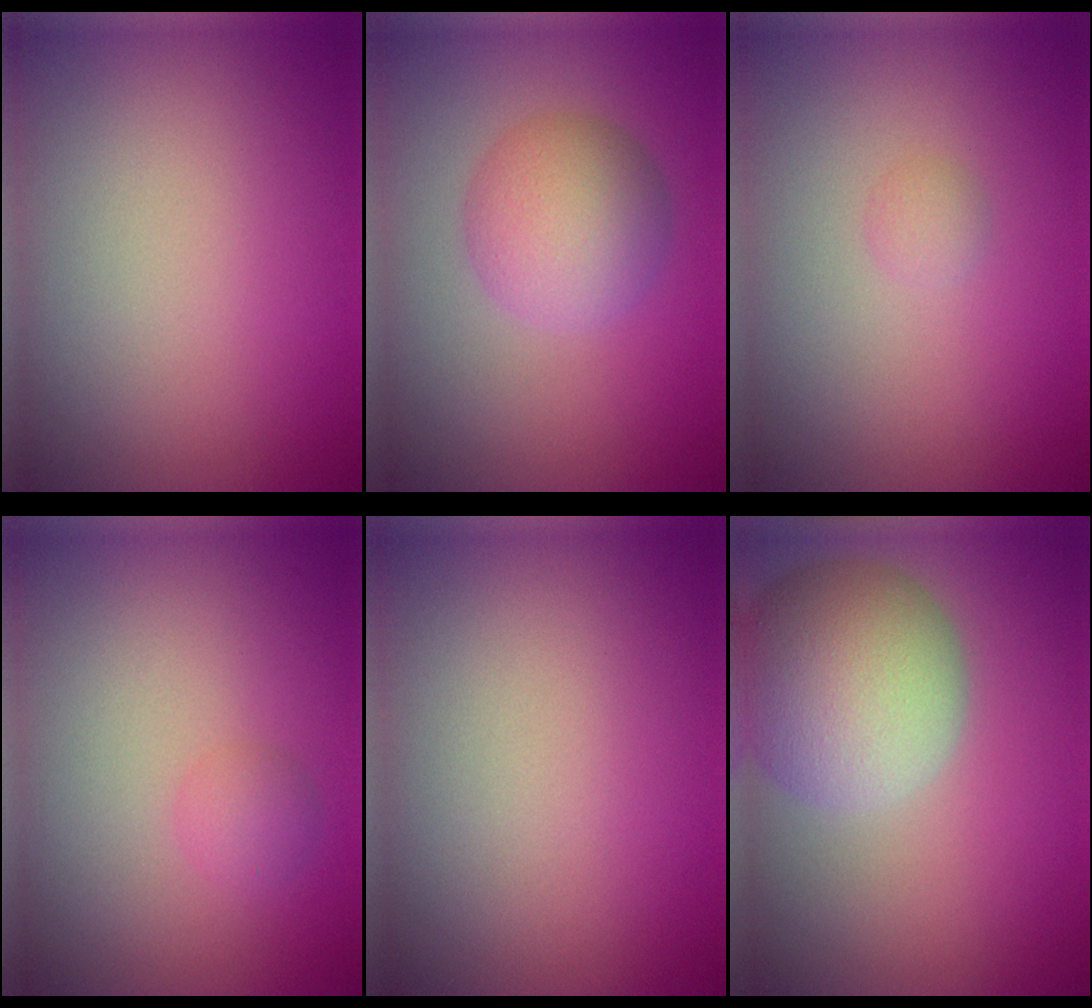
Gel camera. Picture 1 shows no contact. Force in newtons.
{"total": 4.7, "press": 4.7, "slide": 0.2}
{"total": 0.8, "press": 0.8, "slide": 0.1}
{"total": 1.2, "press": 1.2, "slide": 0.1}
{"total": 0.0}
{"total": 8.5, "press": 8.5, "slide": 0.7}